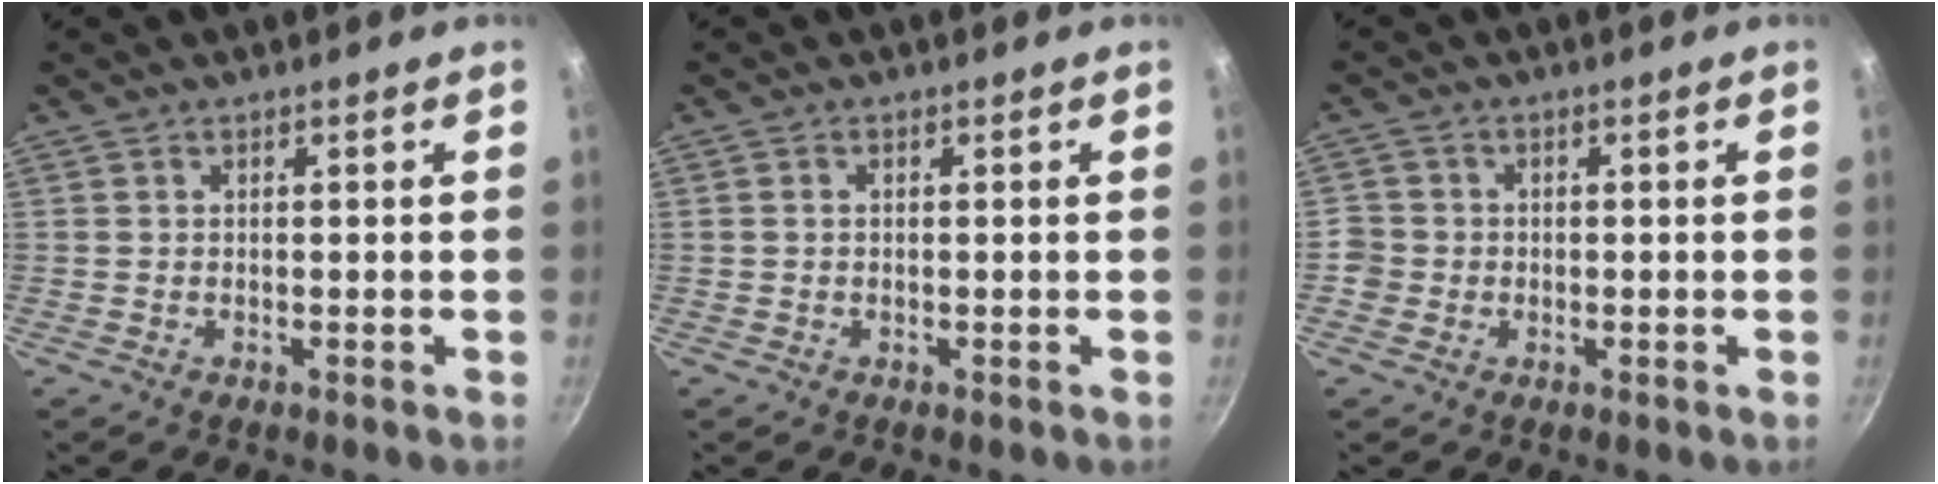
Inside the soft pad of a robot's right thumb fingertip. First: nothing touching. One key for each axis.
{"total": 0.7, "fx": 0.0, "fy": 0.5, "fz": 0.5, "tx": -0.007, "ty": 0.004, "tz": 0.001}
{"total": 3.6, "fx": -1.0, "fy": 3.3, "fz": 0.8, "tx": 0.004, "ty": 0.013, "tz": -0.022}